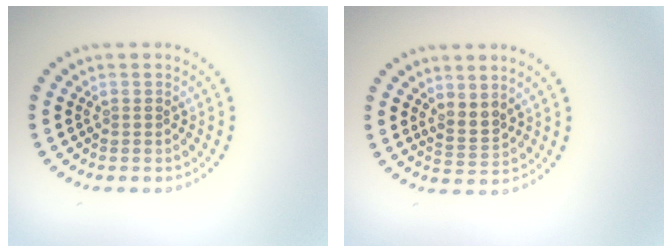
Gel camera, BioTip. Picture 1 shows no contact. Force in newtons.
{"total": 2.0, "press": 1.5, "slide": 1.4}